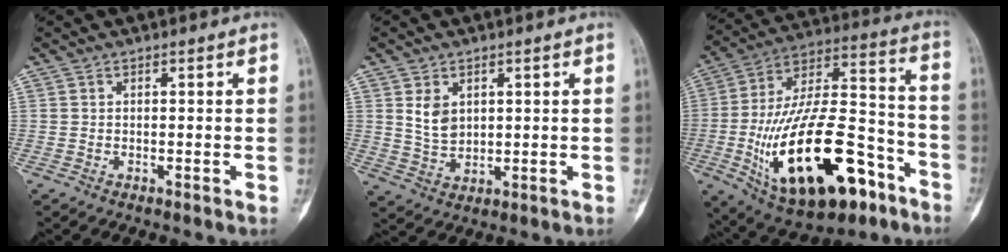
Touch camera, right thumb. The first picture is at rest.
{"total": 5.0, "force": [1.7, 3.6, 3.1], "torque": [-0.039, -0.014, 0.042]}
{"total": 30.1, "force": [-12.0, 13.7, 23.9], "torque": [-0.434, 0.058, -0.179]}